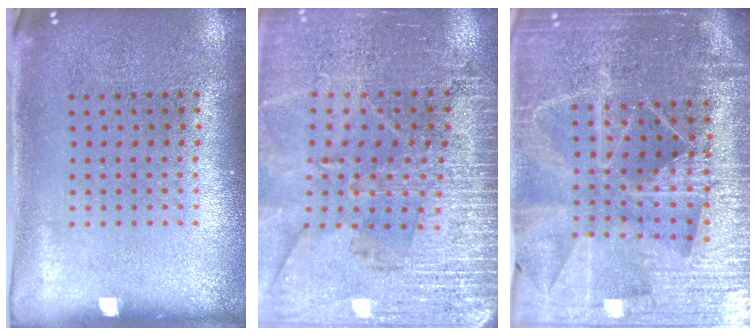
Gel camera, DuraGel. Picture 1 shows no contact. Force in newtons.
{"total": 3.1, "press": 3.1, "slide": 0.2}
{"total": 5.3, "press": 4.8, "slide": 2.3}